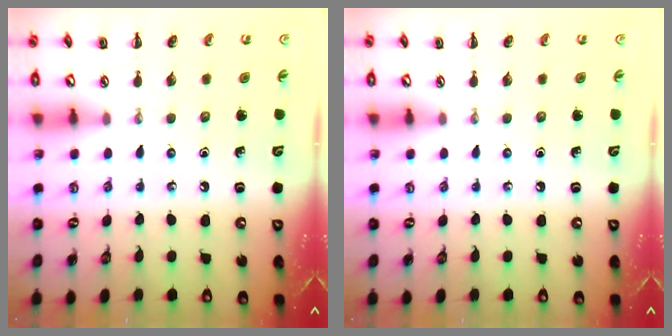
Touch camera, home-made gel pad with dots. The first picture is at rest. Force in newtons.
{"total": 0.0}